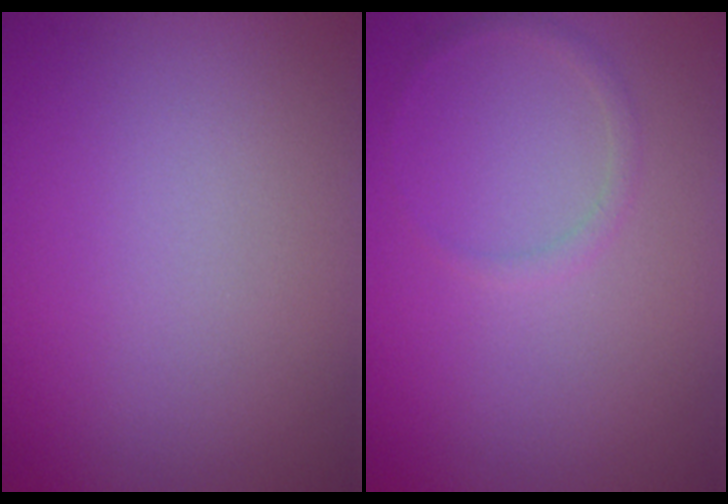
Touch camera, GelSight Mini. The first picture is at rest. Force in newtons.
{"total": 0.8, "press": 0.8, "slide": 0.0}